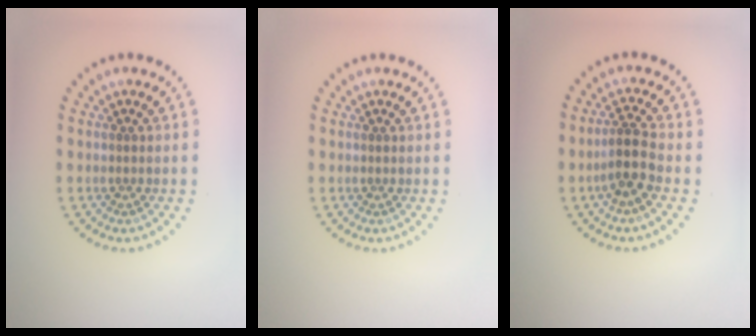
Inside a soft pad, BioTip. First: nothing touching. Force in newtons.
{"total": 0.0}
{"total": 2.8, "press": 2.4, "slide": 1.5}